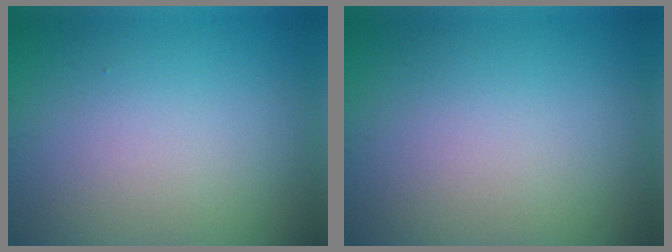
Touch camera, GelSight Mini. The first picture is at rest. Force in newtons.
{"total": 0.0}